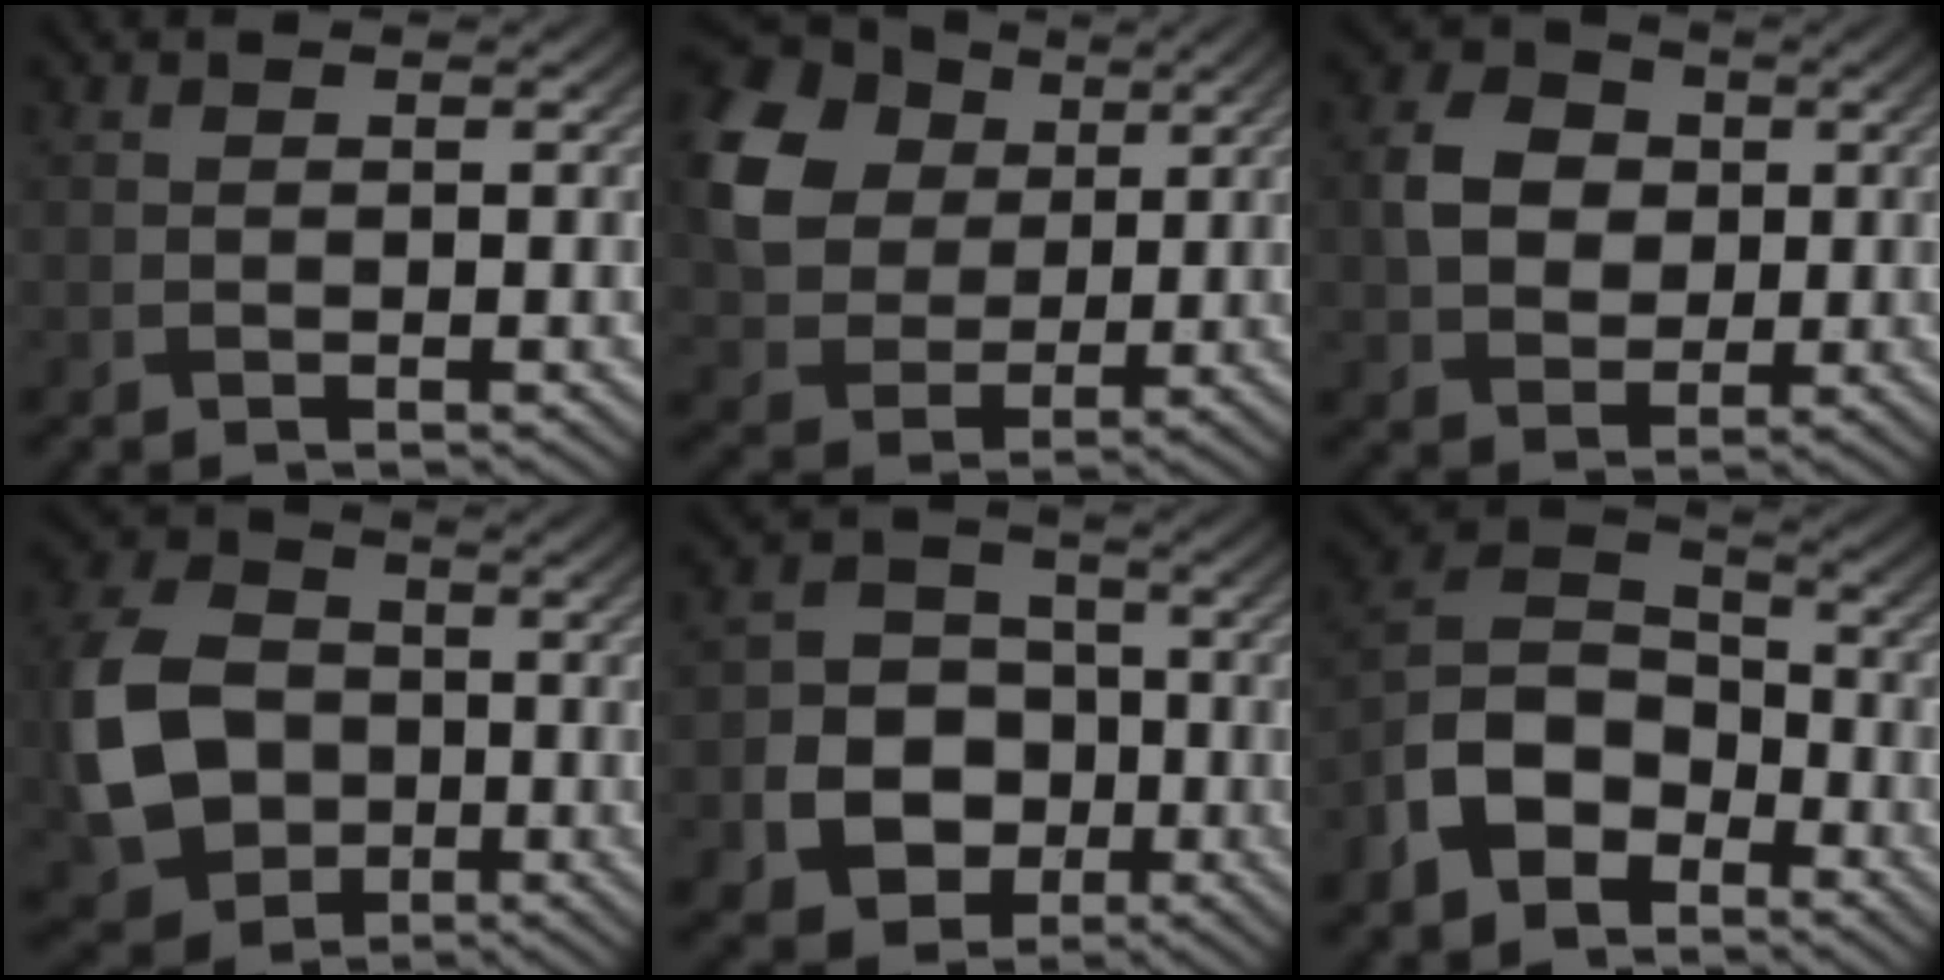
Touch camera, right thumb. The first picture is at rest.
{"total": 14.5, "force": [4.9, 10.9, 8.2], "torque": [-0.227, 0.036, 0.097]}
{"total": 6.3, "force": [0.6, 5.3, 3.3], "torque": [-0.078, 0.007, 0.001]}
{"total": 12.0, "force": [-1.7, 9.7, 6.8], "torque": [-0.175, 0.001, -0.041]}
{"total": 10.4, "force": [-3.2, 9.0, 4.2], "torque": [-0.097, -0.028, -0.088]}
{"total": 9.7, "force": [-5.4, 6.3, 5.0], "torque": [-0.113, -0.006, -0.127]}